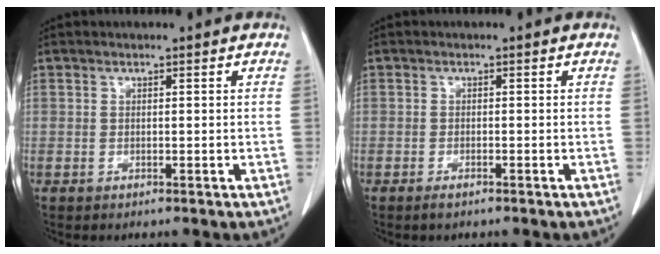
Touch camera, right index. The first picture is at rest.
{"total": 1.1, "force": [-0.9, 0.2, 0.7], "torque": [-0.016, -0.002, -0.013]}